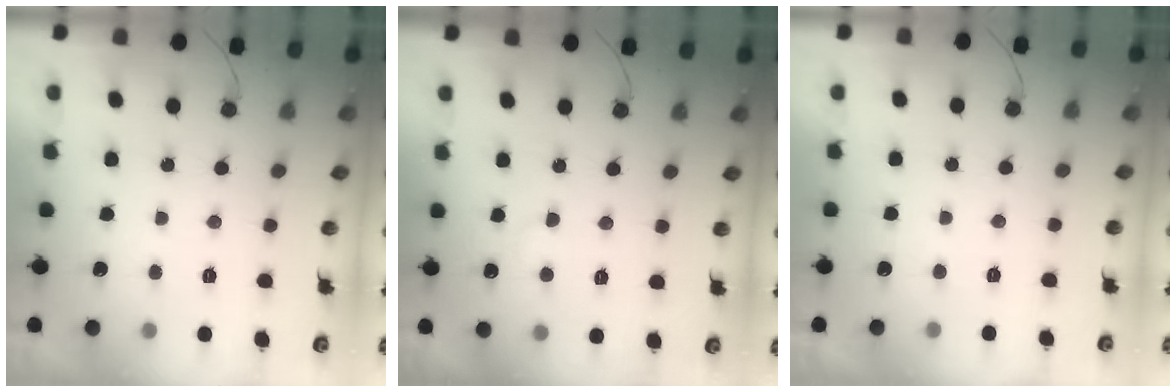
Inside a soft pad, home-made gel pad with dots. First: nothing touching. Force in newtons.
{"total": 2.7, "press": 2.7, "slide": 0.2}
{"total": 1.9, "press": 1.9, "slide": 0.1}